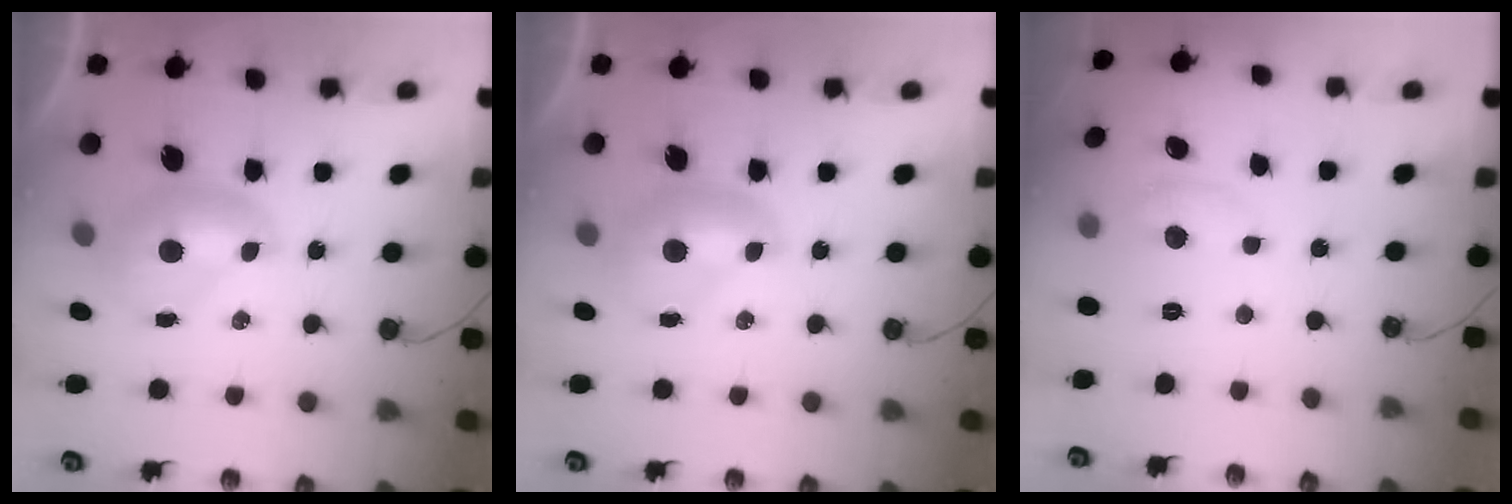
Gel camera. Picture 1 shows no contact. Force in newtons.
{"total": 0.0}
{"total": 1.1, "press": 1.1, "slide": 0.2}